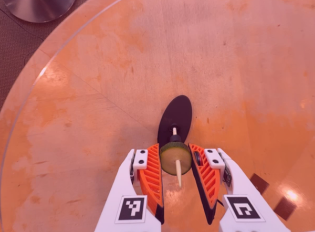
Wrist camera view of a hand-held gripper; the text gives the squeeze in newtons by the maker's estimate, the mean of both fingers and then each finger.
{"total": 8.0, "left": 7.8, "right": 8.1}